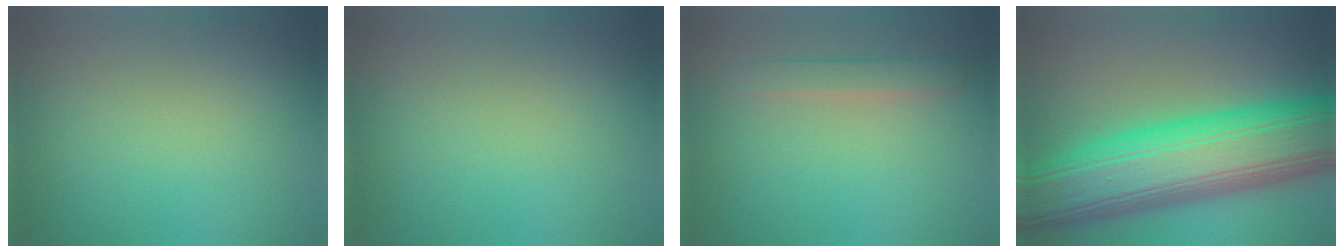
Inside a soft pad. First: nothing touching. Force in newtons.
{"total": 0.0}
{"total": 1.8, "press": 1.8, "slide": 0.1}
{"total": 14.4, "press": 14.4, "slide": 0.1}